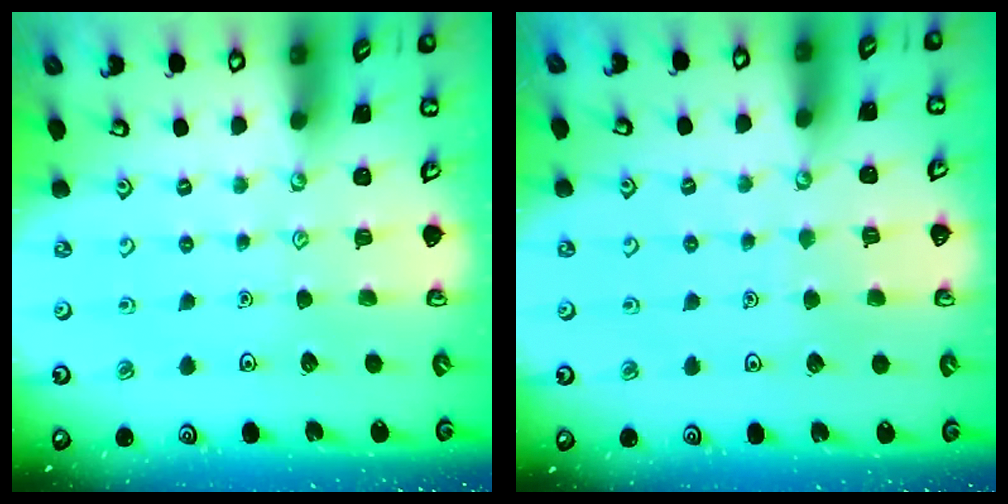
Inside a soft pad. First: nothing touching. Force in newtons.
{"total": 3.2, "press": 3.2, "slide": 0.2}